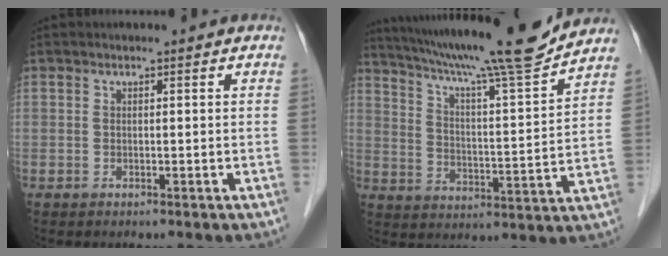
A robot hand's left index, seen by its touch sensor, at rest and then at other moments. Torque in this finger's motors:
{"motor_torque": [0.87, -1.27, 0.67, 0.13]}